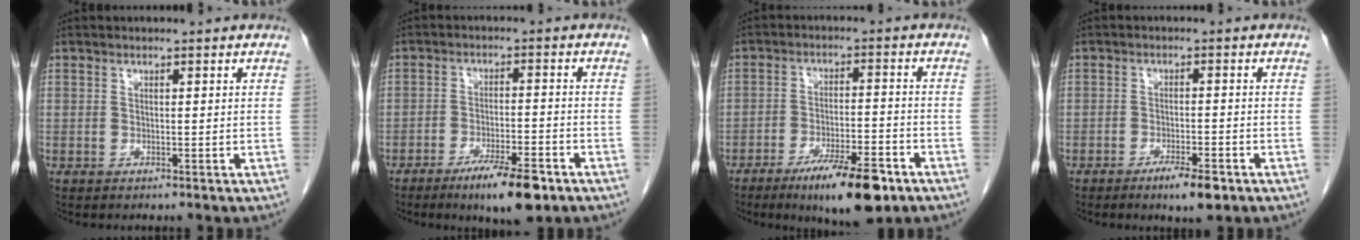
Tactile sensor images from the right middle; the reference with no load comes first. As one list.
[{"total": 8.7, "force": [-5.6, 1.4, 6.5], "torque": [-0.108, -0.012, -0.087]}, {"total": 11.5, "force": [-7.3, 2.1, 8.6], "torque": [-0.139, -0.014, -0.113]}, {"total": 4.5, "force": [-2.9, 0.9, 3.4], "torque": [-0.057, -0.004, -0.042]}]